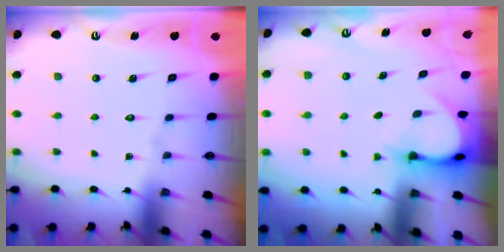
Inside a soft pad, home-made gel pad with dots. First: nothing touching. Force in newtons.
{"total": 3.9, "press": 3.9, "slide": 0.3}